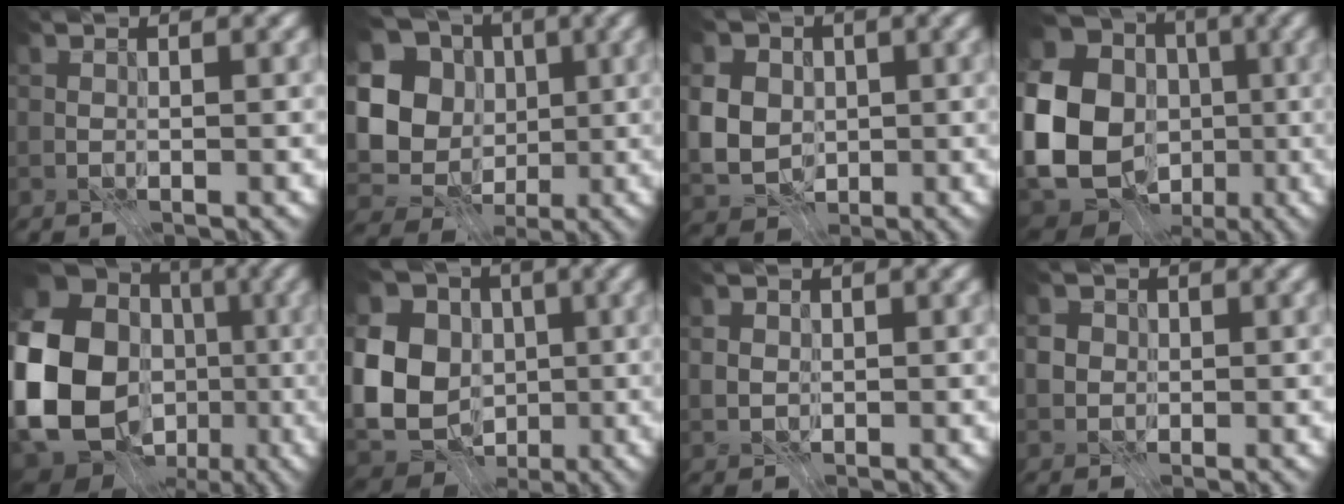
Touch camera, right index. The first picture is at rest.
{"total": 10.6, "force": [-0.5, 9.3, 5.0], "torque": [-0.112, -0.016, -0.017]}
{"total": 7.6, "force": [0.6, 6.4, 4.1], "torque": [-0.075, 0.022, -0.011]}
{"total": 22.7, "force": [-3.4, 20.3, 9.5], "torque": [-0.213, -0.002, -0.099]}
{"total": 21.8, "force": [-2.3, 18.8, 10.8], "torque": [-0.230, -0.013, -0.083]}
{"total": 15.1, "force": [-0.6, 12.8, 8.1], "torque": [-0.178, -0.001, -0.032]}
{"total": 1.5, "force": [0.1, 1.4, 0.5], "torque": [-0.013, -0.002, 0.002]}
{"total": 2.6, "force": [0.0, 2.5, 0.8], "torque": [-0.021, 0.004, -0.003]}